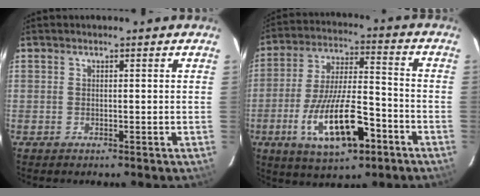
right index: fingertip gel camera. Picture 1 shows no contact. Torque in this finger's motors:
{"motor_torque": [1.14, -1.00, 0.70, 0.19]}